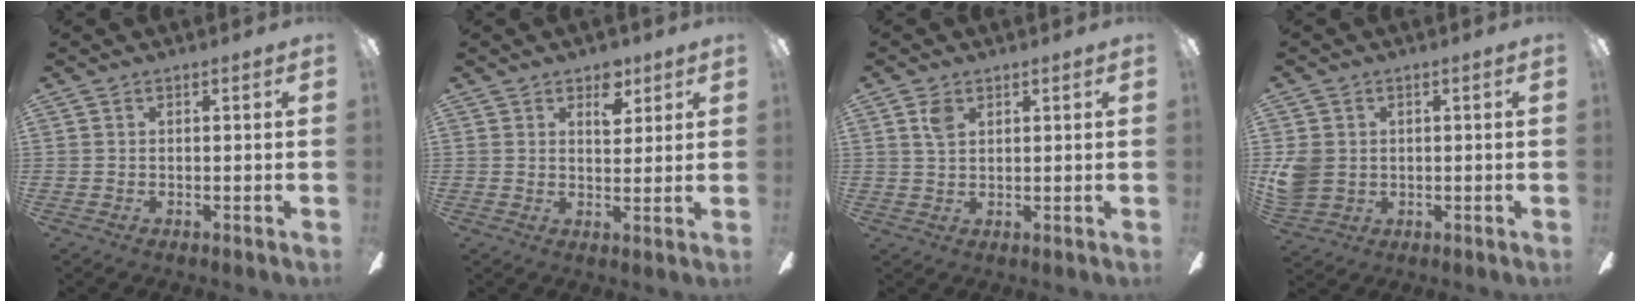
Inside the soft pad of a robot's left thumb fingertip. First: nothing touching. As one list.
[{"total": 5.9, "force": [3.7, 3.3, 3.3], "torque": [-0.025, -0.014, 0.059]}, {"total": 3.7, "force": [2.1, 2.1, 2.3], "torque": [-0.044, 0.000, 0.036]}, {"total": 5.8, "force": [0.8, 5.2, 2.3], "torque": [-0.055, 0.011, 0.018]}]